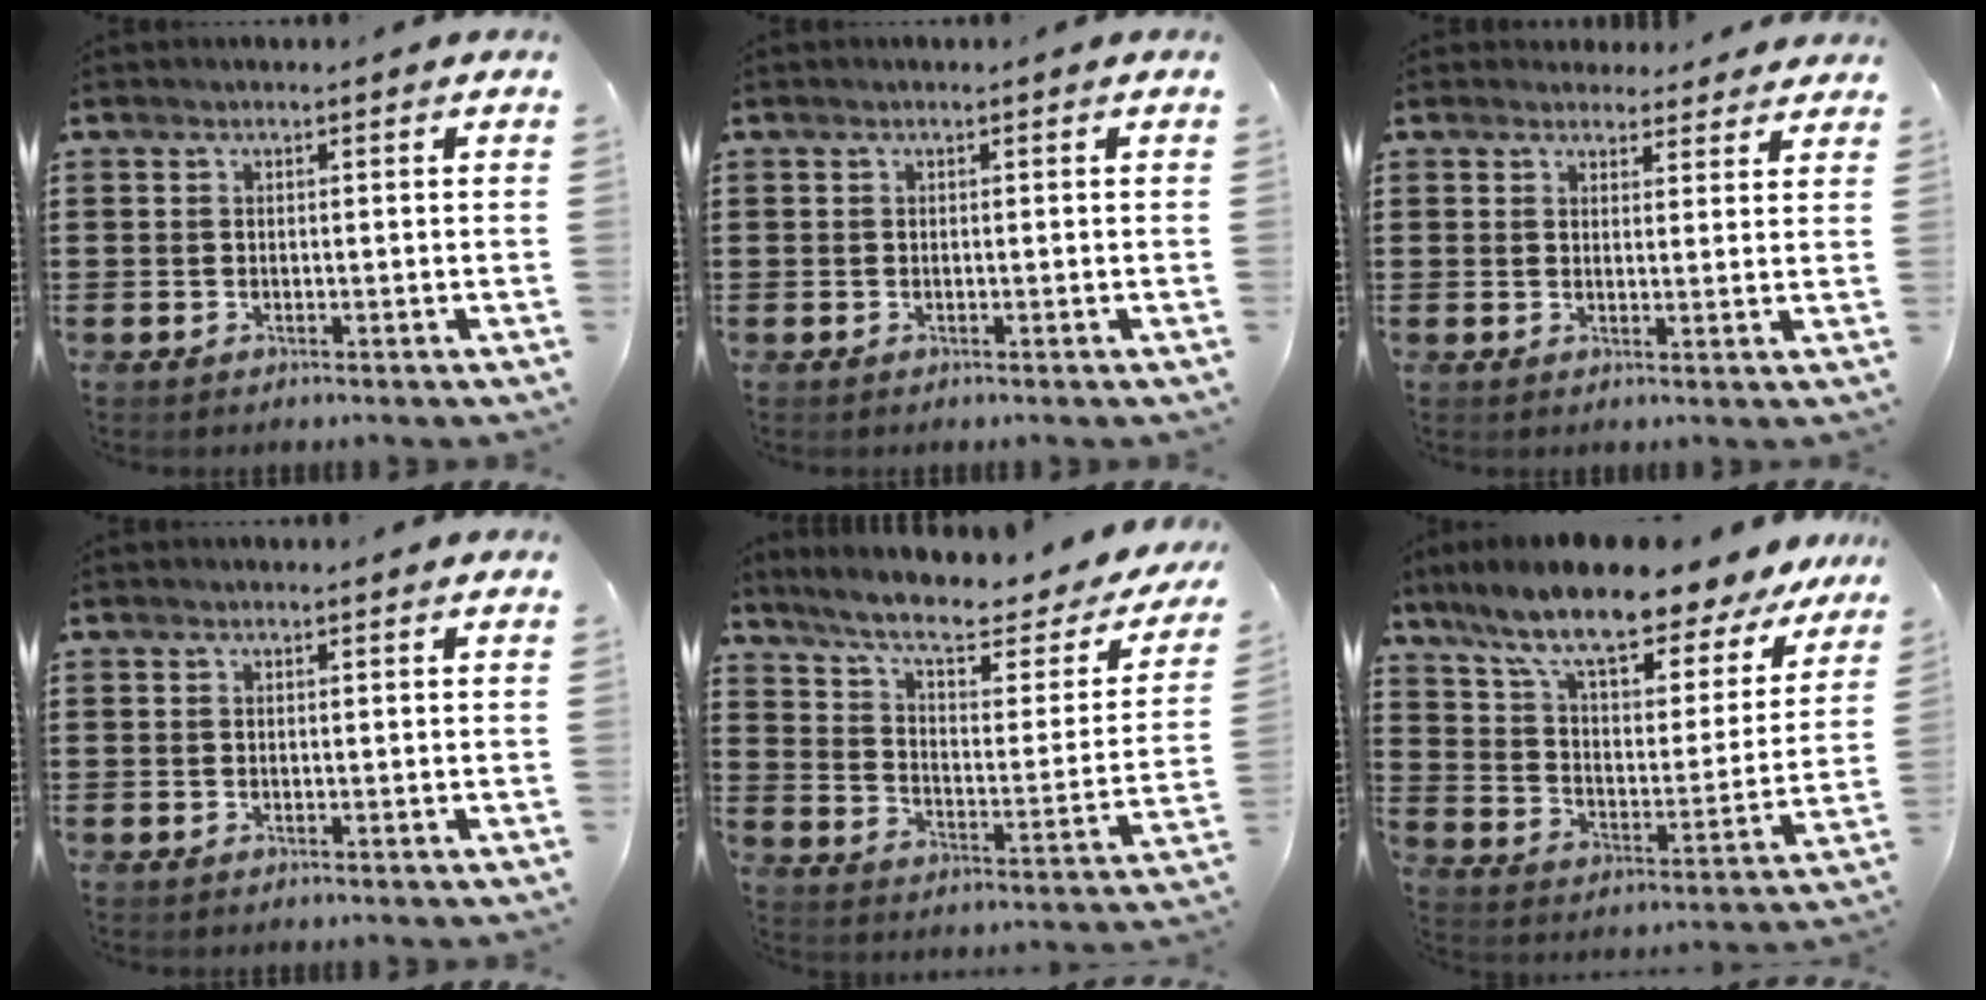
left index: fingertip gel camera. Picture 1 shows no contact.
{"total": 0.0}
{"total": 3.2, "force": [2.9, 1.2, 0.3], "torque": [-0.007, -0.007, 0.054]}
{"total": 0.0}
{"total": 8.6, "force": [6.5, 1.5, 5.4], "torque": [-0.114, -0.044, 0.106]}
{"total": 11.6, "force": [9.7, 1.8, 6.2], "torque": [-0.152, -0.060, 0.163]}